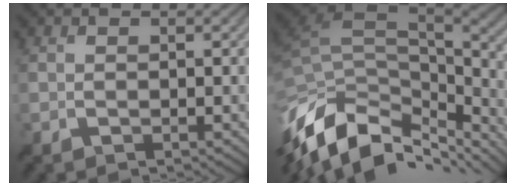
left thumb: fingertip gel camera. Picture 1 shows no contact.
{"total": 15.1, "force": [-7.7, 8.9, 9.4], "torque": [-0.251, -0.029, -0.129]}